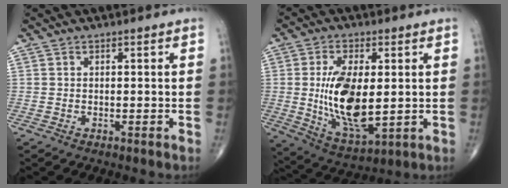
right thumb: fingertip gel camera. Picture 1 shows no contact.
{"total": 15.4, "force": [0.4, 7.2, 13.6], "torque": [-0.242, -0.021, 0.018]}